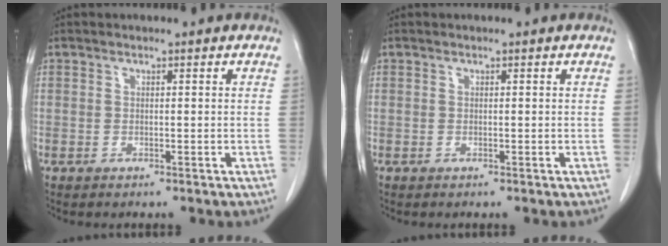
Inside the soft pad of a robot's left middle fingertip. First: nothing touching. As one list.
[{"total": 0.0}]